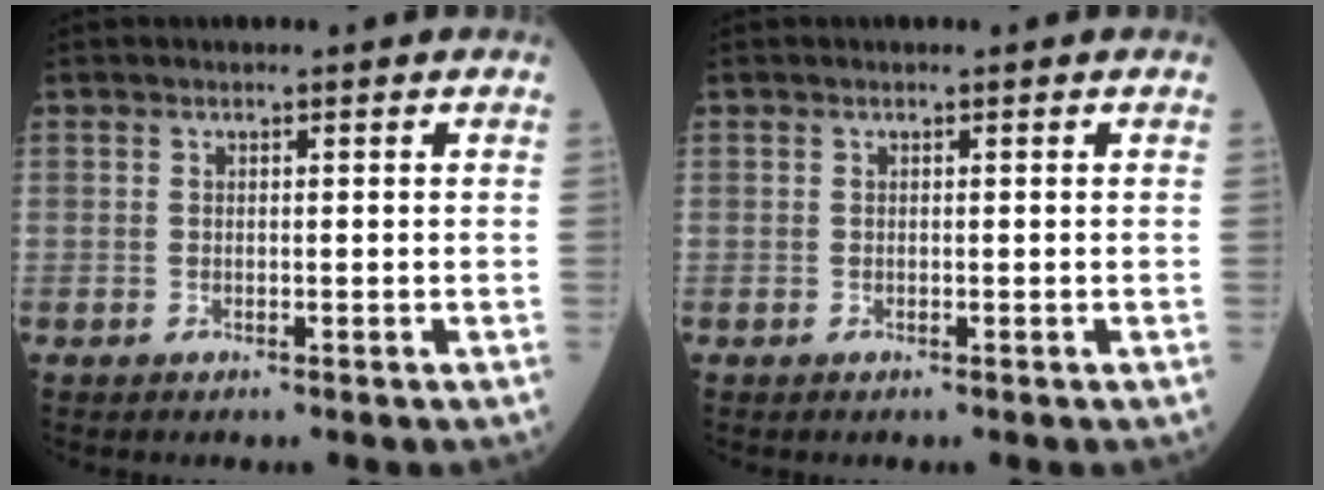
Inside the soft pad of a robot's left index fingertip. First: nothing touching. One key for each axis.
{"total": 0.0}